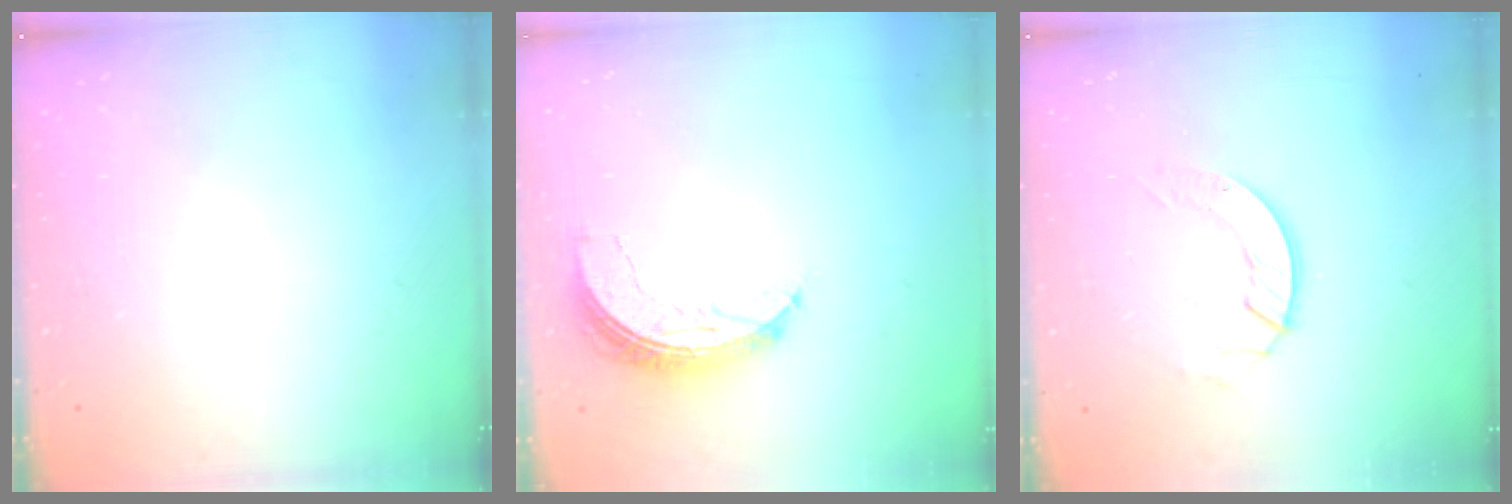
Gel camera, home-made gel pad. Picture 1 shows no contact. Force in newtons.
{"total": 6.8, "press": 6.8, "slide": 0.6}
{"total": 4.5, "press": 4.5, "slide": 0.4}